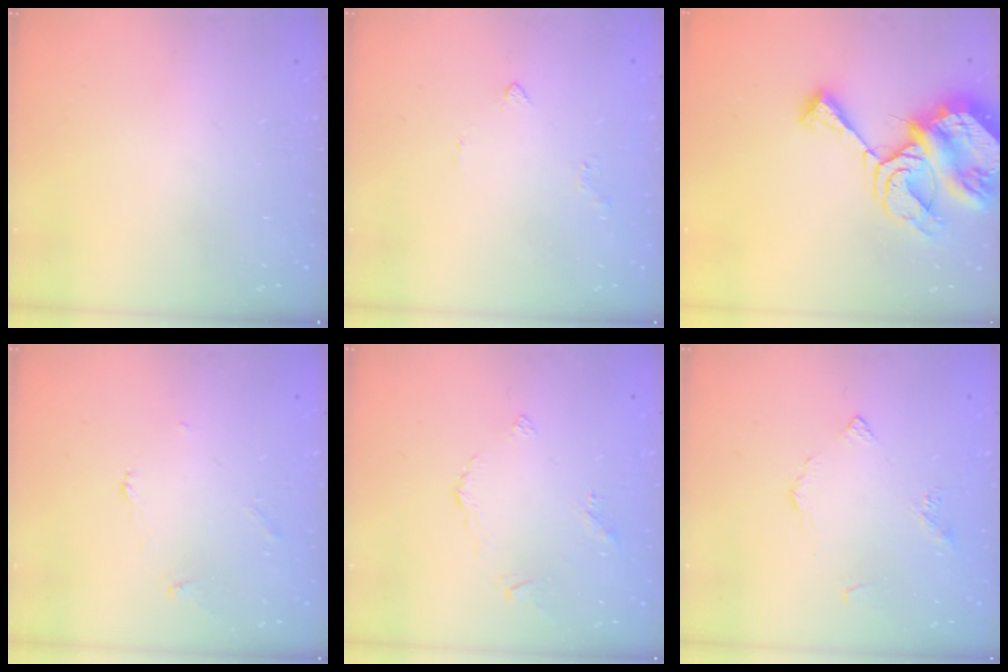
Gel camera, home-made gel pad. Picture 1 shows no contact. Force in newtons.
{"total": 2.2, "press": 2.1, "slide": 0.5}
{"total": 12.8, "press": 12.7, "slide": 1.7}
{"total": 2.5, "press": 2.5, "slide": 0.3}
{"total": 2.6, "press": 2.6, "slide": 0.5}
{"total": 3.5, "press": 3.4, "slide": 0.7}